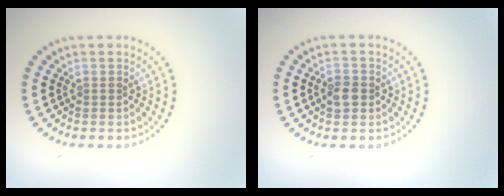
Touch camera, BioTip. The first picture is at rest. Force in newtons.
{"total": 1.7, "press": 1.6, "slide": 0.3}